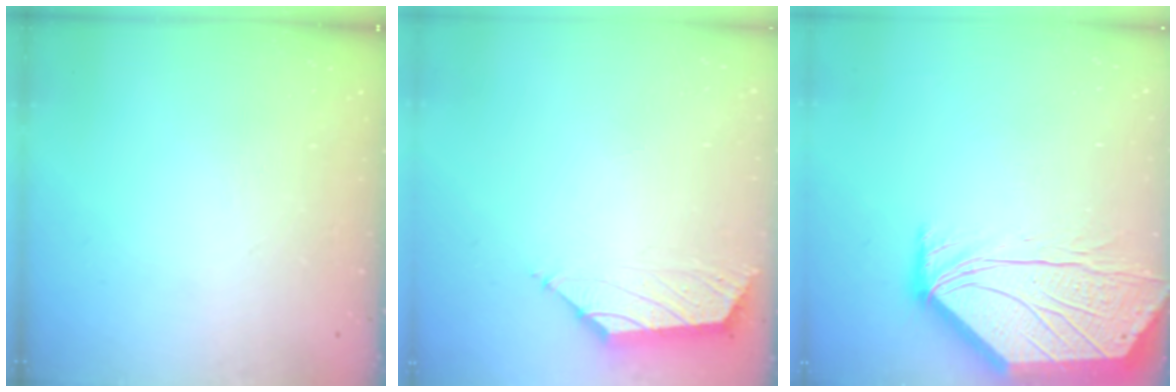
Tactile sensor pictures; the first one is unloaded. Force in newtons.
{"total": 1.6, "press": 1.4, "slide": 0.6}
{"total": 8.3, "press": 8.2, "slide": 0.6}